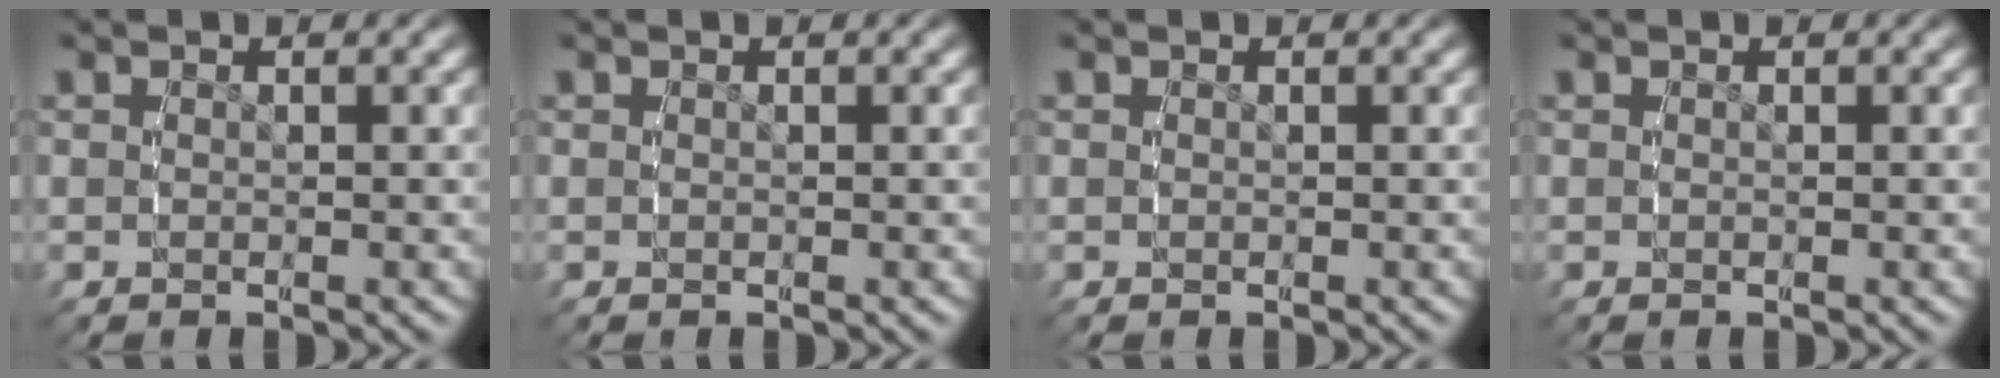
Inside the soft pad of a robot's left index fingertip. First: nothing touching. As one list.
[{"total": 0.0}, {"total": 0.0}, {"total": 0.0}]